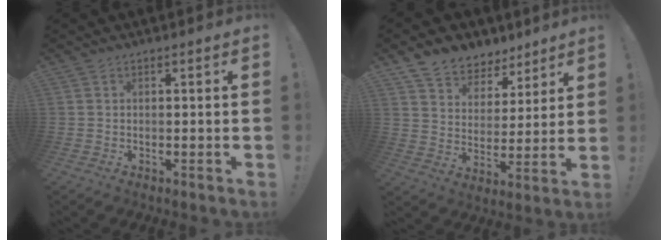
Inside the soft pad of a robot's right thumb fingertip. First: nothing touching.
{"total": 8.8, "force": [6.9, 5.4, 1.4], "torque": [-0.030, -0.058, 0.134]}